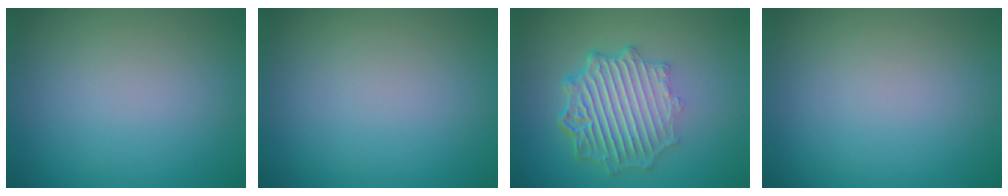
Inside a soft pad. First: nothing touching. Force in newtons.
{"total": 0.0}
{"total": 7.2, "press": 5.2, "slide": 4.9}
{"total": 0.0}